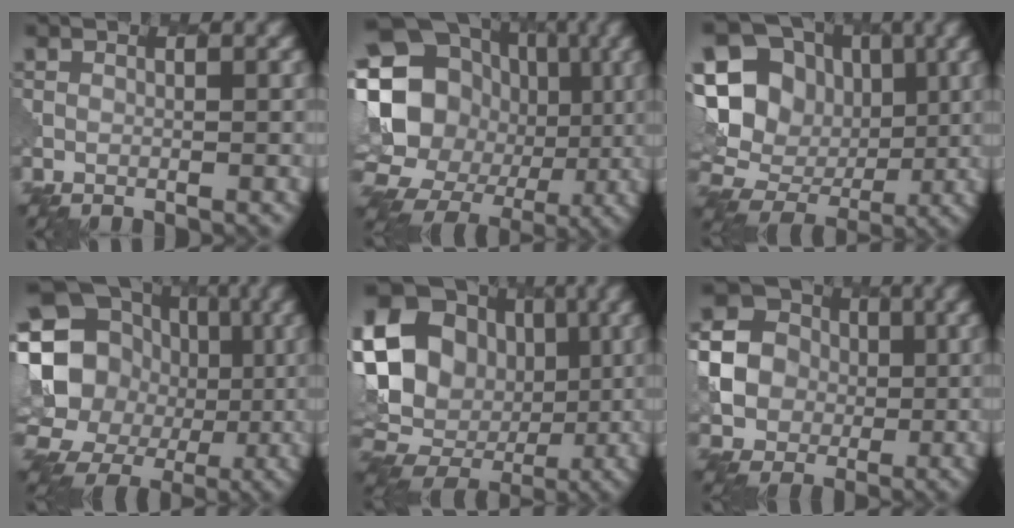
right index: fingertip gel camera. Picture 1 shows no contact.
{"total": 20.3, "force": [-0.5, 18.3, 8.8], "torque": [-0.173, 0.029, -0.027]}
{"total": 17.3, "force": [2.5, 15.6, 6.9], "torque": [-0.179, 0.042, 0.022]}
{"total": 16.9, "force": [-0.1, 15.3, 7.2], "torque": [-0.154, 0.019, -0.016]}
{"total": 21.1, "force": [2.5, 18.5, 9.8], "torque": [-0.211, 0.032, 0.016]}
{"total": 12.1, "force": [0.9, 11.5, 3.4], "torque": [-0.128, 0.002, 0.002]}